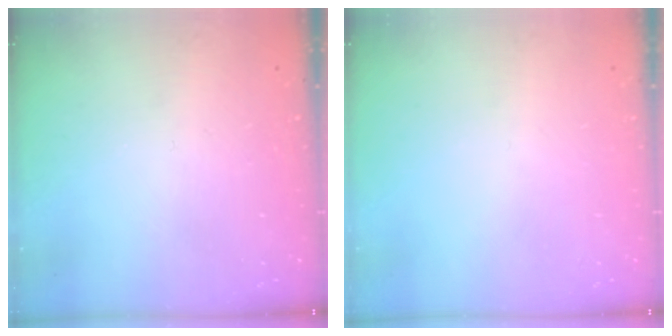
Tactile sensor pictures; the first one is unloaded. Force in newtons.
{"total": 0.0}